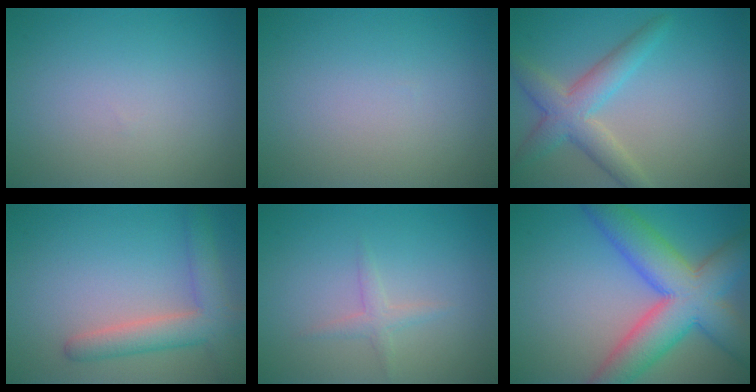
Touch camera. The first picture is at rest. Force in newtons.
{"total": 0.0}
{"total": 3.5, "press": 3.5, "slide": 0.2}
{"total": 4.3, "press": 4.3, "slide": 0.2}
{"total": 1.3, "press": 1.3, "slide": 0.1}
{"total": 10.2, "press": 10.2, "slide": 0.3}